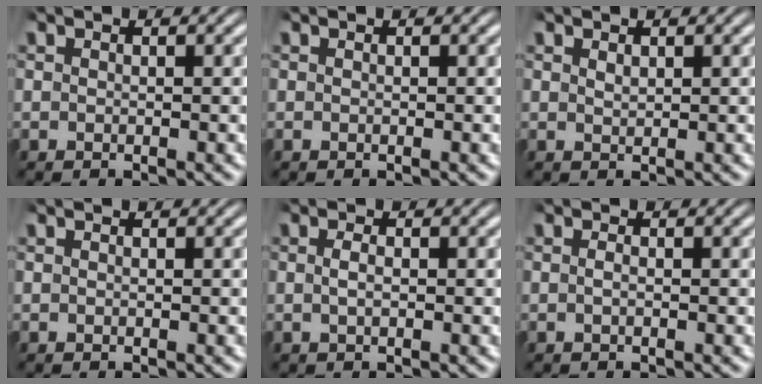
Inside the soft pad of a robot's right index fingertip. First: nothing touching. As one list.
[{"total": 0.0}, {"total": 0.6, "force": [0.4, -0.3, 0.3], "torque": [-0.001, -0.007, 0.016]}, {"total": 0.0}, {"total": 0.9, "force": [-0.3, 0.0, 0.8], "torque": [-0.021, -0.007, -0.001]}, {"total": 0.6, "force": [-0.4, -0.1, 0.4], "torque": [-0.012, -0.006, -0.004]}]